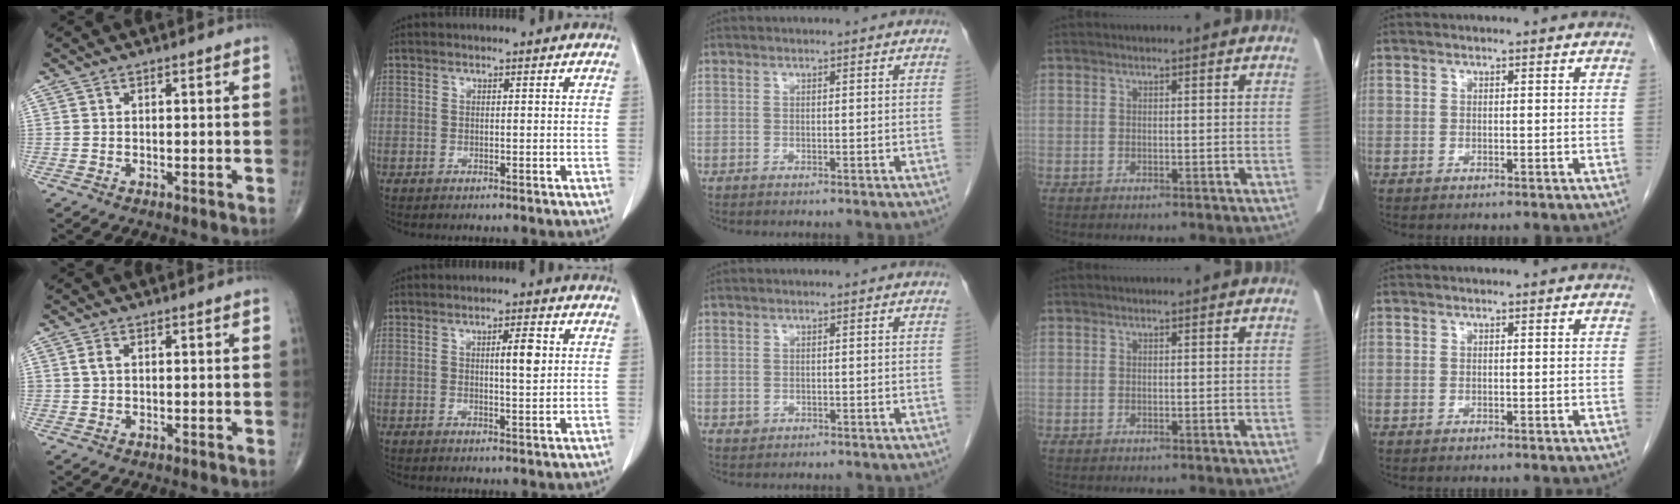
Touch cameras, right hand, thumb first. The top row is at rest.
{"thumb": {"total": 1.7, "force": [0.4, 1.1, 1.2], "torque": [-0.024, 0.004, 0.009]}, "index": {"total": 4.0, "force": [0.8, 0.8, 3.9], "torque": [-0.060, 0.002, 0.011]}, "middle": {"total": 0.6, "force": [0.0, 0.6, 0.1], "torque": [-0.004, 0.001, 0.002]}}